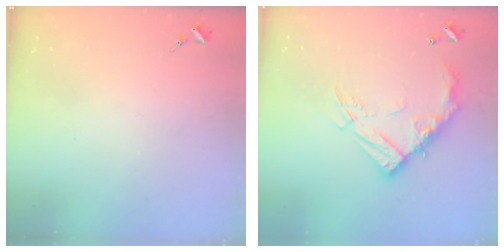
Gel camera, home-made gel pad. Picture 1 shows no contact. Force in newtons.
{"total": 17.2, "press": 17.1, "slide": 1.7}